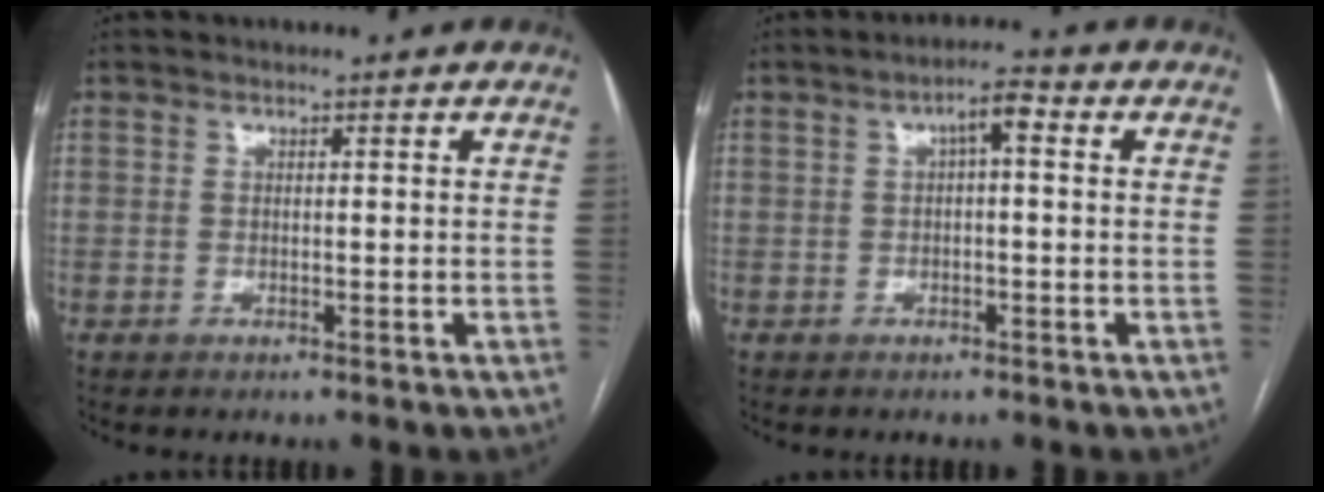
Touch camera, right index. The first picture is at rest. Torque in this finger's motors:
{"motor_torque": [0.40, 0.11, 0.10, 0.07]}